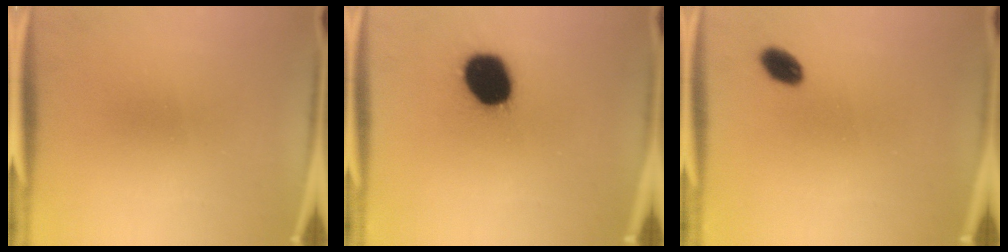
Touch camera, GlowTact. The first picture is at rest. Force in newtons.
{"total": 16.3}
{"total": 3.6}